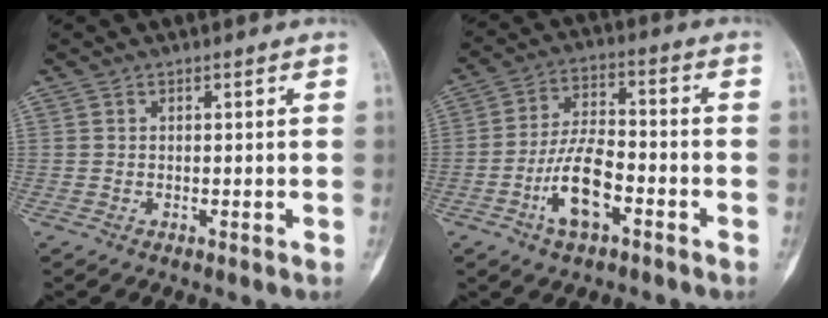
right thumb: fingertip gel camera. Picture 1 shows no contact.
{"total": 10.5, "force": [-4.3, 4.7, 8.3], "torque": [-0.154, 0.033, -0.079]}